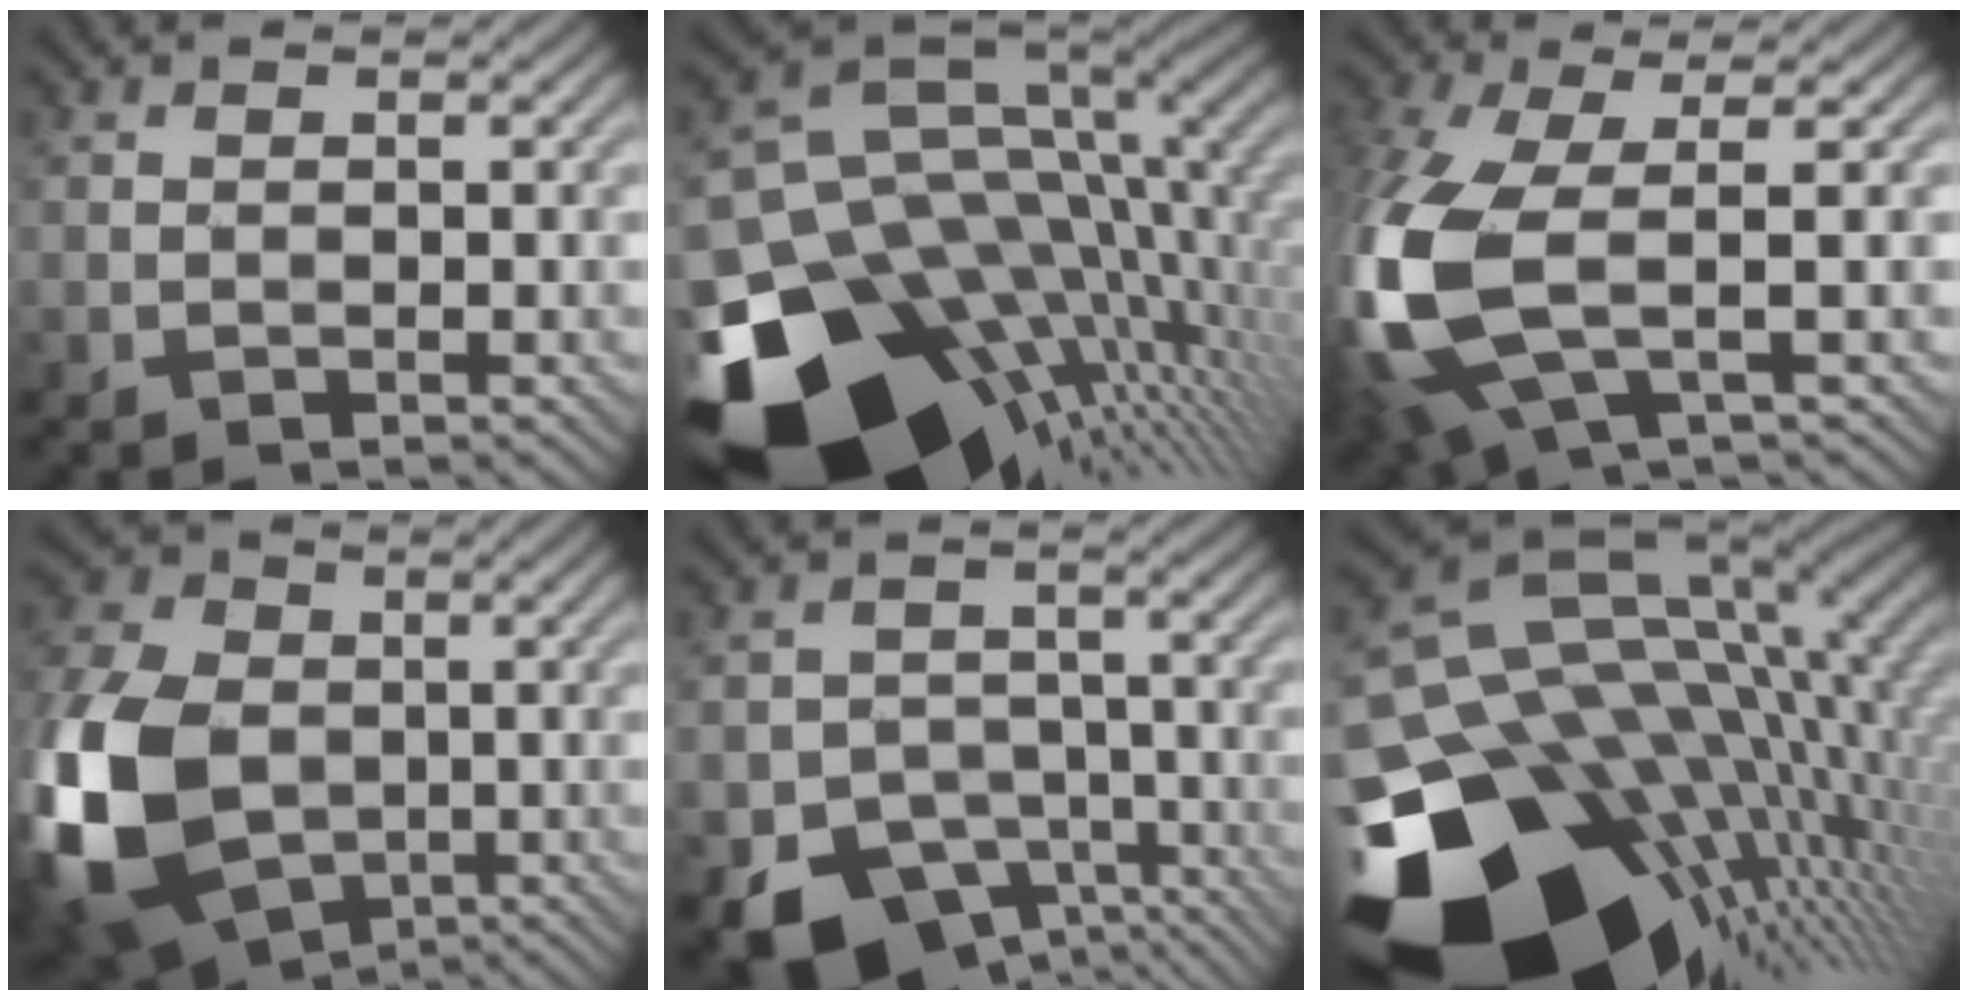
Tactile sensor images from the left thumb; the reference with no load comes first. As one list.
[{"total": 18.7, "force": [-7.1, 11.8, 12.8], "torque": [-0.297, -0.043, -0.092]}, {"total": 12.3, "force": [-1.4, 5.1, 11.1], "torque": [-0.299, -0.015, -0.028]}, {"total": 17.5, "force": [-4.2, 12.1, 11.9], "torque": [-0.320, -0.017, -0.093]}, {"total": 10.4, "force": [-6.6, 7.0, 4.1], "torque": [-0.062, -0.018, -0.108]}, {"total": 20.7, "force": [-7.4, 13.2, 14.1], "torque": [-0.324, -0.052, -0.090]}]